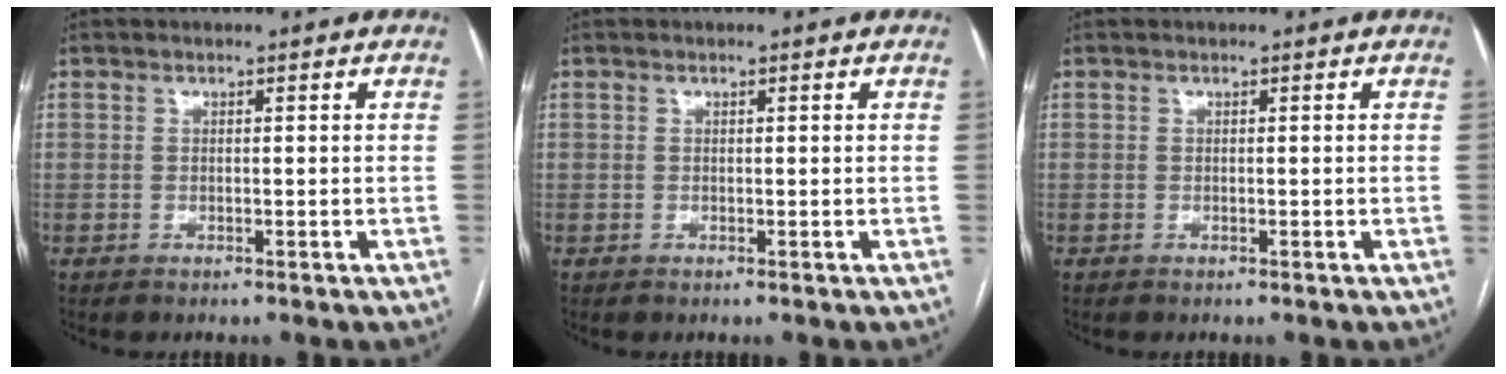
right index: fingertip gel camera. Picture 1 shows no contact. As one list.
[{"total": 0.0}, {"total": 0.0}]